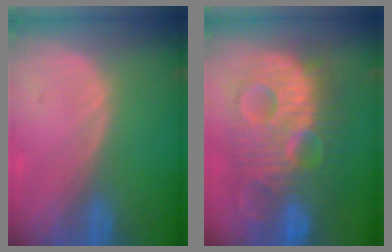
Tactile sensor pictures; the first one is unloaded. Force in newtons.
{"total": 13.7, "press": 13.6, "slide": 1.1}